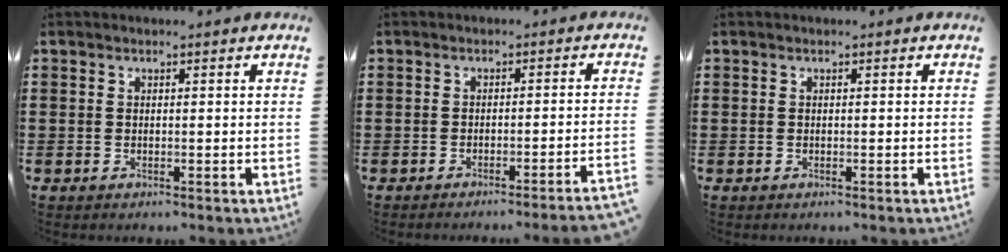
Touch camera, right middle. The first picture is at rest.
{"total": 2.2, "force": [-1.8, -0.7, 1.0], "torque": [-0.018, -0.003, -0.037]}
{"total": 0.0}